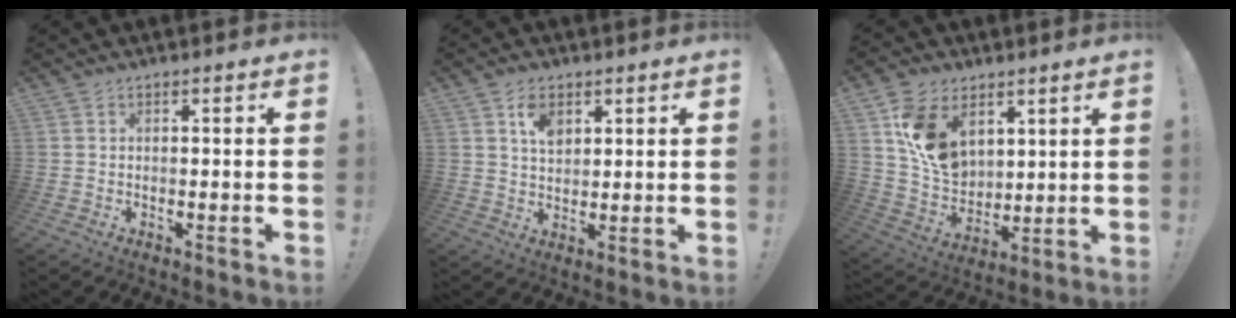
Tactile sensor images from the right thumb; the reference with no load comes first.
{"total": 6.2, "force": [3.0, 4.0, 3.6], "torque": [-0.051, -0.010, 0.051]}
{"total": 15.3, "force": [6.2, 11.1, 8.6], "torque": [-0.143, -0.025, 0.127]}